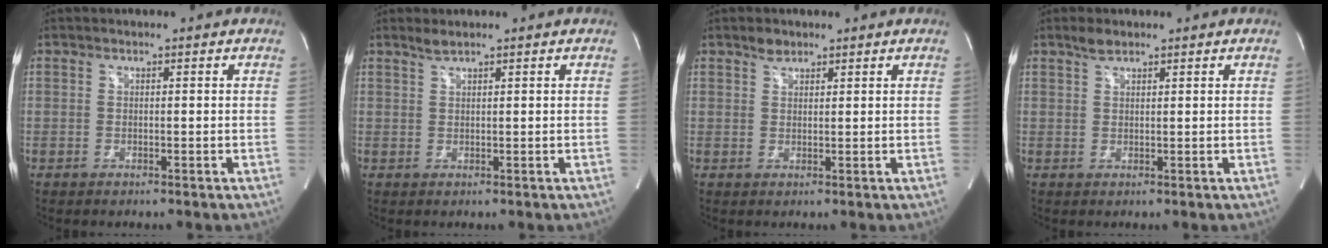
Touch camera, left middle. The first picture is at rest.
{"total": 1.3, "force": [1.1, -0.2, 0.5], "torque": [-0.015, 0.003, 0.026]}
{"total": 1.7, "force": [1.4, 0.9, 0.5], "torque": [-0.015, 0.002, 0.025]}
{"total": 1.8, "force": [1.5, 0.6, 0.8], "torque": [-0.022, 0.004, 0.030]}